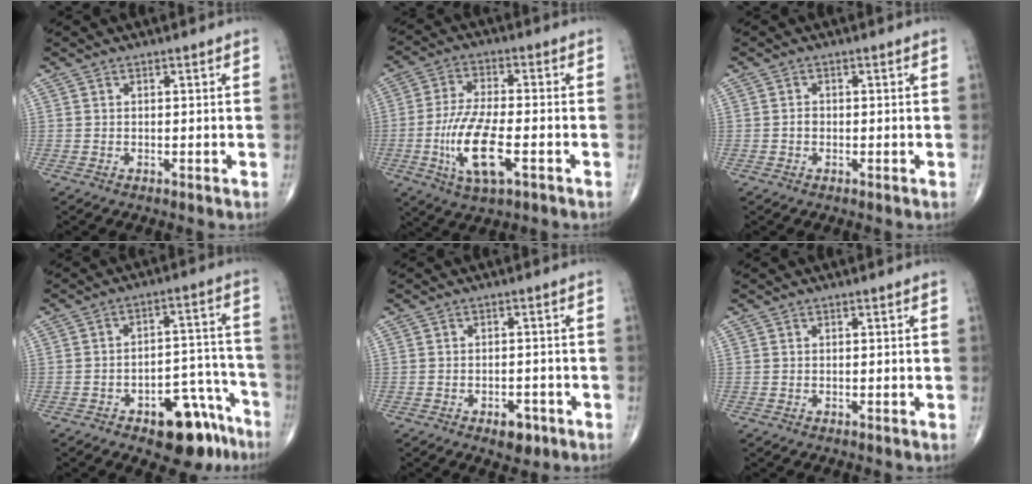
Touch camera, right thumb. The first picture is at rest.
{"total": 12.4, "force": [-3.7, 4.3, 11.0], "torque": [-0.225, 0.008, -0.068]}
{"total": 1.0, "force": [-0.3, 0.8, 0.6], "torque": [-0.005, 0.003, -0.007]}
{"total": 12.8, "force": [-7.9, 6.2, 8.1], "torque": [-0.067, 0.072, -0.104]}
{"total": 4.0, "force": [-2.2, 2.3, 2.5], "torque": [-0.022, 0.008, -0.026]}
{"total": 0.0}